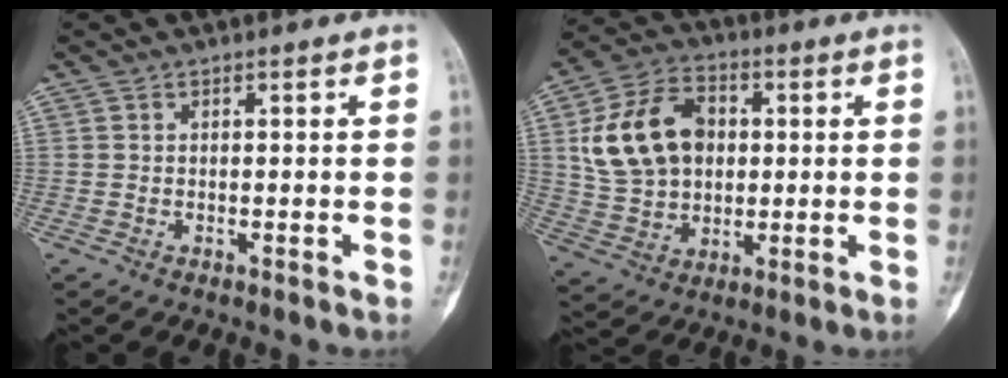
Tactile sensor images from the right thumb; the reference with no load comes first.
{"total": 16.0, "force": [2.6, 11.7, 10.6], "torque": [-0.170, 0.013, 0.049]}